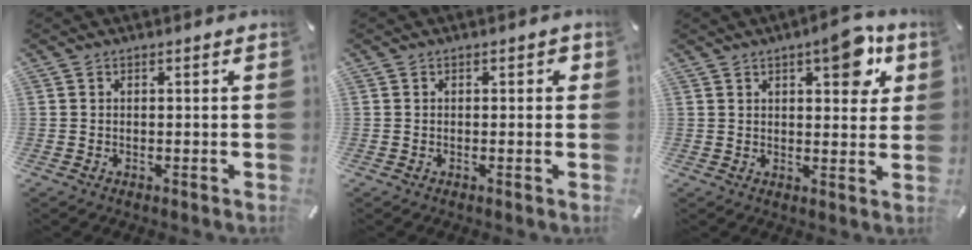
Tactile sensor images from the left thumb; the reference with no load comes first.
{"total": 0.9, "force": [0.1, 0.7, 0.6], "torque": [-0.004, 0.003, -0.003]}
{"total": 9.1, "force": [4.9, 3.7, 6.7], "torque": [-0.073, -0.026, 0.075]}